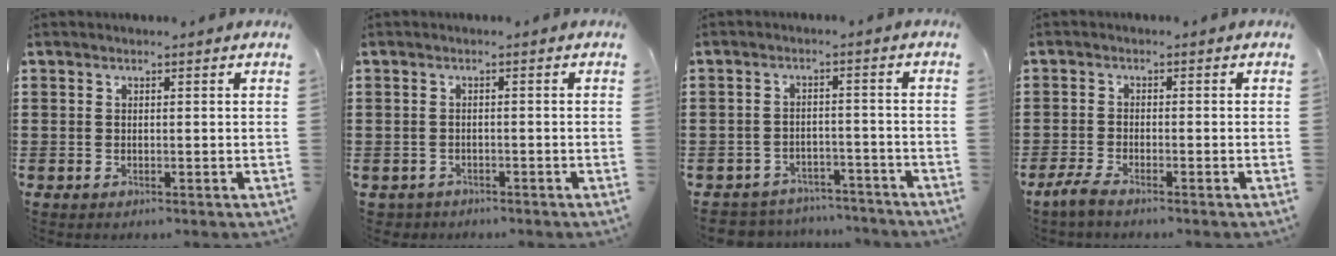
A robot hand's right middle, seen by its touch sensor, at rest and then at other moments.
{"total": 1.1, "force": [-1.0, 0.4, -0.1], "torque": [-0.003, 0.002, -0.025]}
{"total": 4.0, "force": [-3.9, 0.7, -0.2], "torque": [-0.005, 0.003, -0.085]}
{"total": 2.4, "force": [-1.9, 0.2, 1.5], "torque": [-0.041, -0.003, -0.040]}